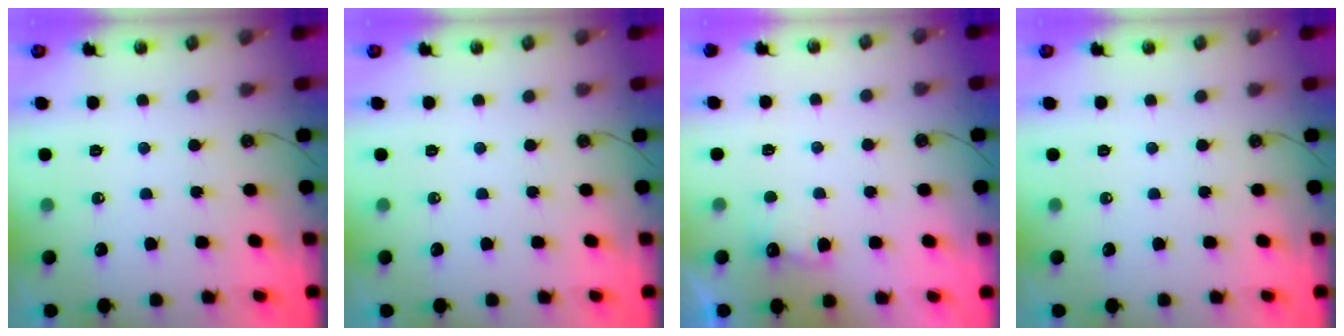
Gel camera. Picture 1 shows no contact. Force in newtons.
{"total": 0.0}
{"total": 3.7, "press": 3.5, "slide": 1.0}
{"total": 0.0}